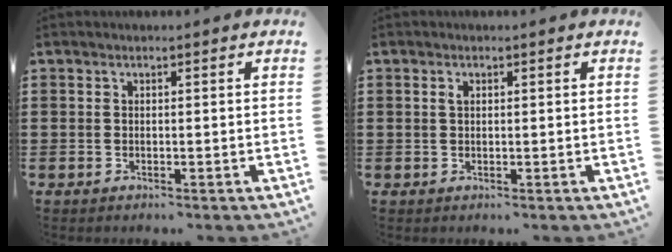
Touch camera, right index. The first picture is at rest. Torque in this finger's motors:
{"motor_torque": [0.07, -0.07, 0.07, 0.02]}